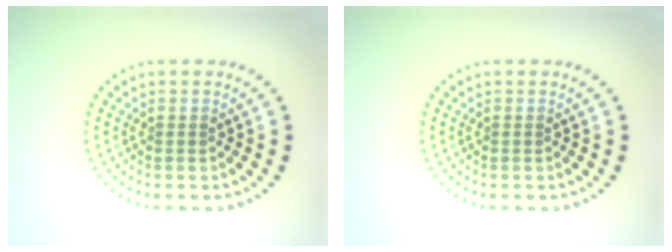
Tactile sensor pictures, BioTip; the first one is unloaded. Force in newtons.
{"total": 0.0}